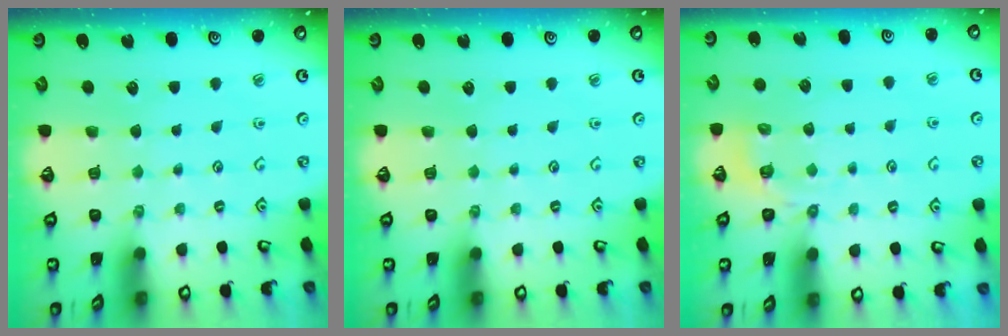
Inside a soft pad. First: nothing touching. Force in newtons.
{"total": 0.0}
{"total": 2.3, "press": 1.4, "slide": 1.8}